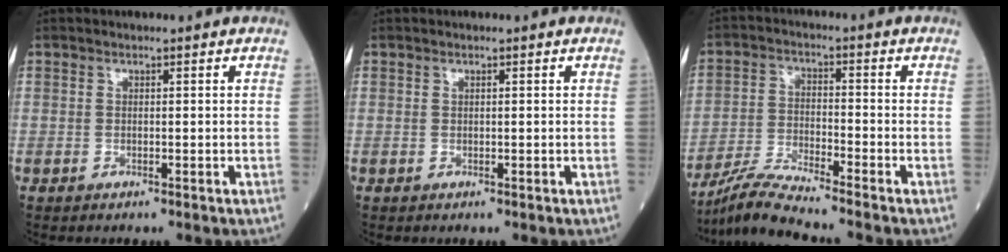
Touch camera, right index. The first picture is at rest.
{"total": 0.0}
{"total": 7.4, "force": [-6.8, -1.6, 2.5], "torque": [-0.059, -0.021, -0.130]}